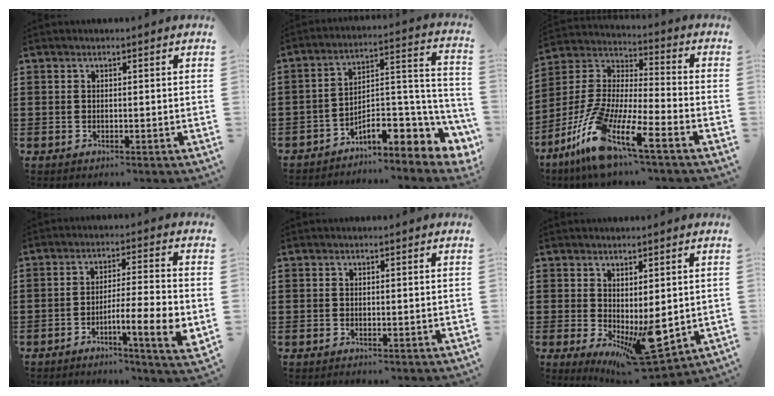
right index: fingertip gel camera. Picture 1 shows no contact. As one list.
[{"total": 8.8, "force": [-4.3, 4.4, 6.2], "torque": [-0.089, -0.018, -0.078]}, {"total": 12.6, "force": [-8.8, 1.2, 9.0], "torque": [-0.206, -0.016, -0.177]}, {"total": 8.1, "force": [-3.2, 0.8, 7.4], "torque": [-0.113, -0.006, -0.056]}, {"total": 0.0}, {"total": 7.2, "force": [-0.4, 2.8, 6.6], "torque": [-0.099, -0.016, 0.005]}]